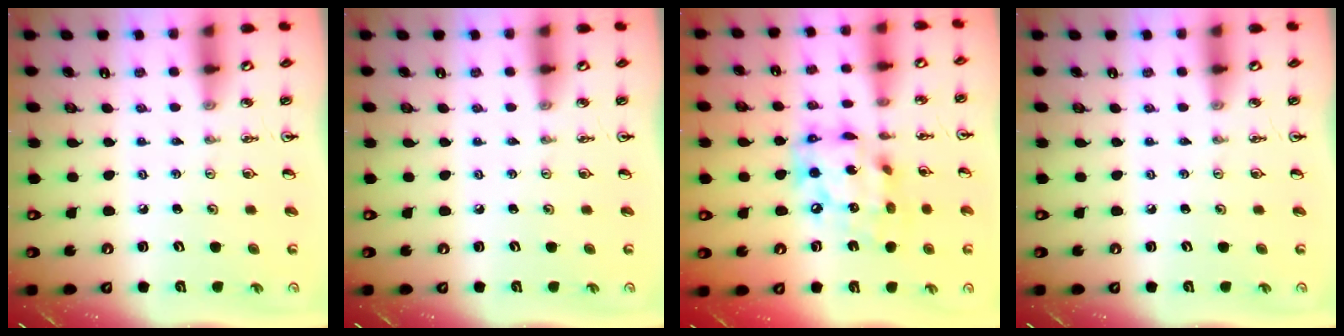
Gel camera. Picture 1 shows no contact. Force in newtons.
{"total": 0.0}
{"total": 16.0, "press": 15.9, "slide": 1.5}
{"total": 0.0}